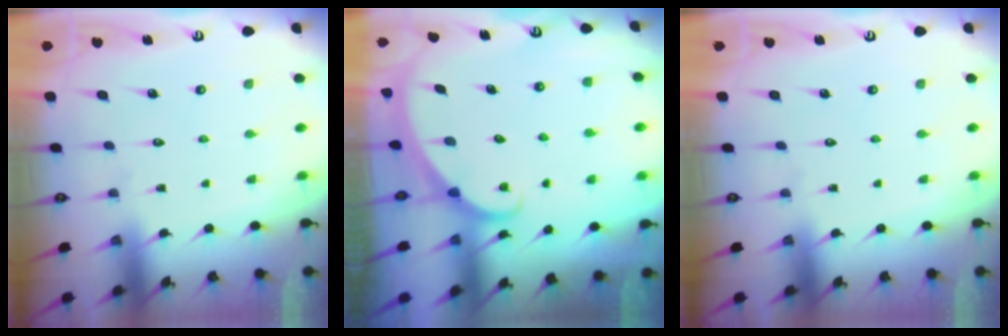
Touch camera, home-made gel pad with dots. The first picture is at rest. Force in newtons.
{"total": 1.4, "press": 1.4, "slide": 0.0}
{"total": 0.0}